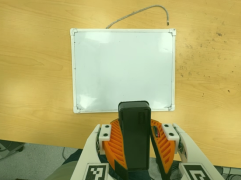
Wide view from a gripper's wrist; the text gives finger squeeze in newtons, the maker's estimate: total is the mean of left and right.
{"total": 11.2, "left": 10.8, "right": 11.5}